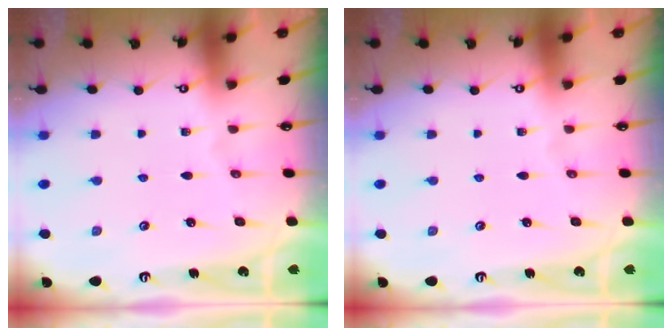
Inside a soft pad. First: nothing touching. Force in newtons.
{"total": 0.0}